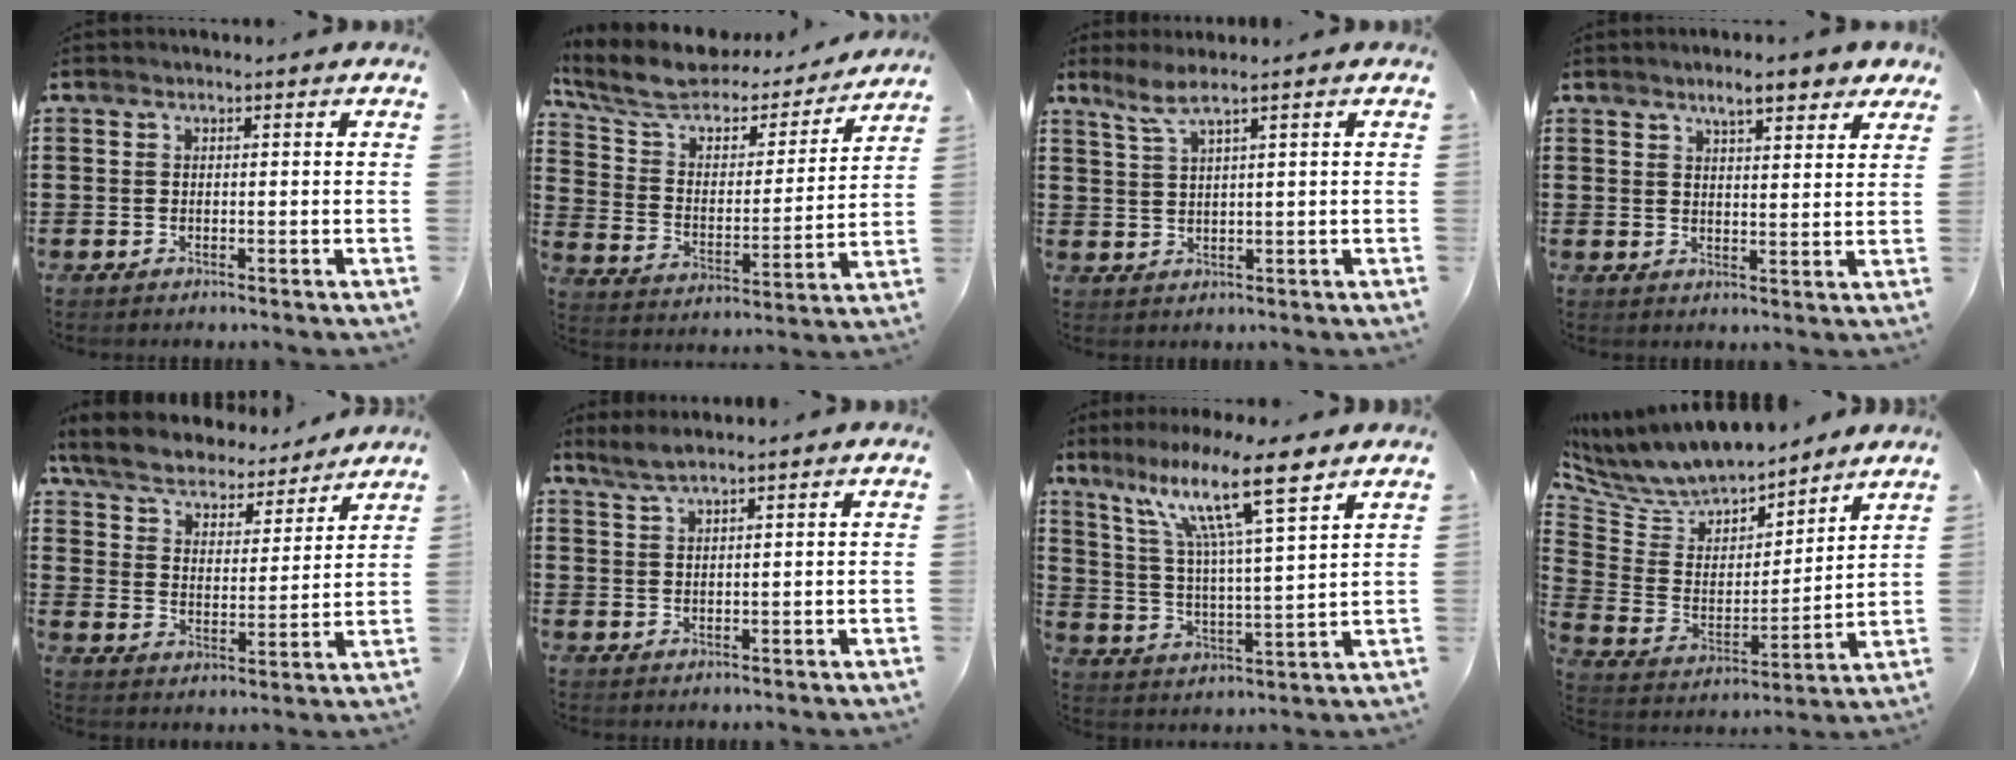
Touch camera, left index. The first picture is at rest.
{"total": 8.4, "force": [6.8, 3.0, 4.0], "torque": [-0.115, -0.045, 0.113]}
{"total": 3.3, "force": [2.1, -0.1, 2.6], "torque": [-0.057, 0.001, 0.037]}
{"total": 5.7, "force": [4.4, 1.2, 3.3], "torque": [-0.058, -0.006, 0.075]}
{"total": 6.5, "force": [6.2, 1.2, 1.8], "torque": [-0.064, -0.039, 0.107]}
{"total": 2.3, "force": [2.0, -0.1, 1.2], "torque": [-0.026, 0.001, 0.037]}
{"total": 12.9, "force": [8.9, 1.1, 9.3], "torque": [-0.188, -0.040, 0.142]}
{"total": 7.8, "force": [7.3, 2.6, 0.9], "torque": [-0.066, -0.057, 0.128]}